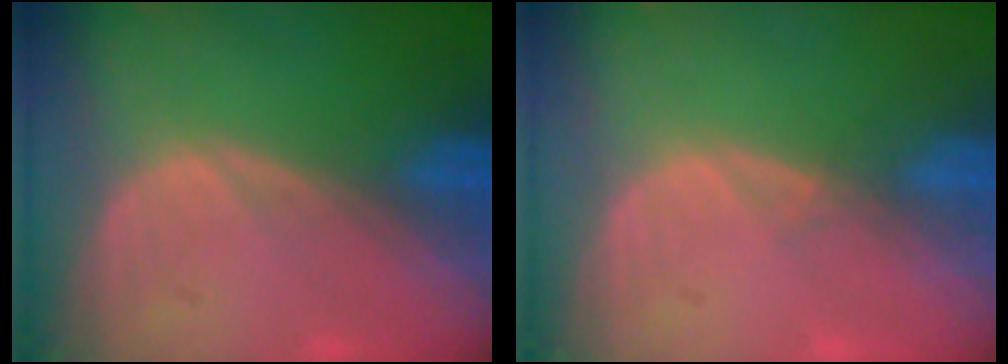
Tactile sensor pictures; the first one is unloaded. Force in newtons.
{"total": 0.6, "press": 0.6, "slide": 0.2}